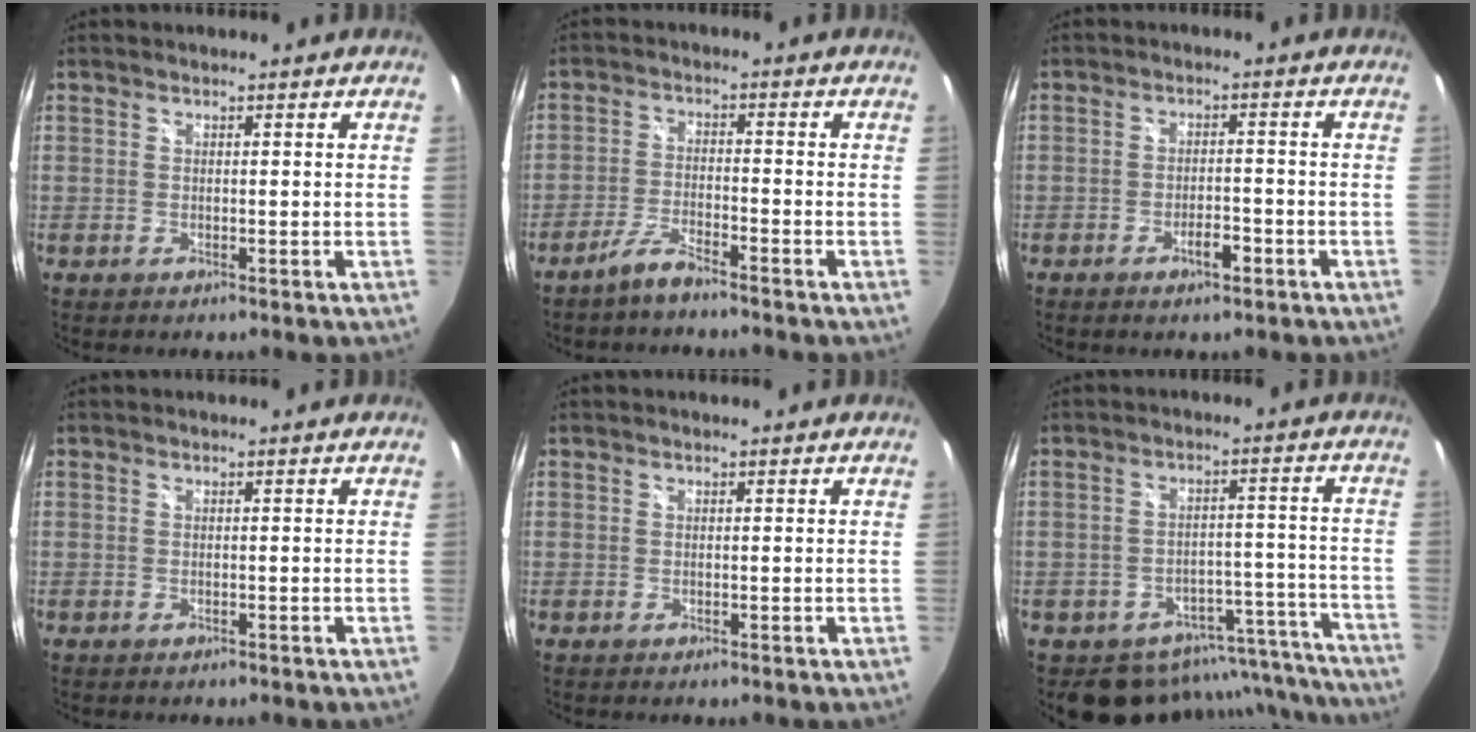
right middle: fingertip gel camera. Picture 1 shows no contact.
{"total": 4.3, "force": [-3.8, 0.3, 2.0], "torque": [-0.060, 0.000, -0.075]}
{"total": 3.4, "force": [-2.2, 1.3, 2.2], "torque": [-0.044, 0.000, -0.032]}
{"total": 0.0}
{"total": 0.0}
{"total": 14.9, "force": [-13.2, 6.7, 1.8], "torque": [-0.021, 0.056, -0.156]}